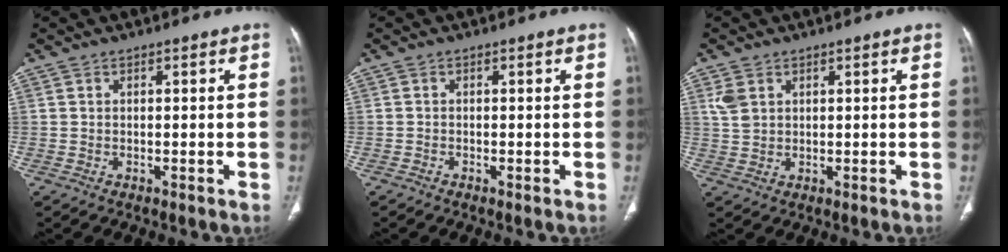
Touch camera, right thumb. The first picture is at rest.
{"total": 0.5, "force": [-0.4, 0.3, 0.3], "torque": [-0.009, -0.001, -0.009]}
{"total": 3.4, "force": [1.5, 2.3, 1.9], "torque": [-0.039, -0.001, 0.041]}